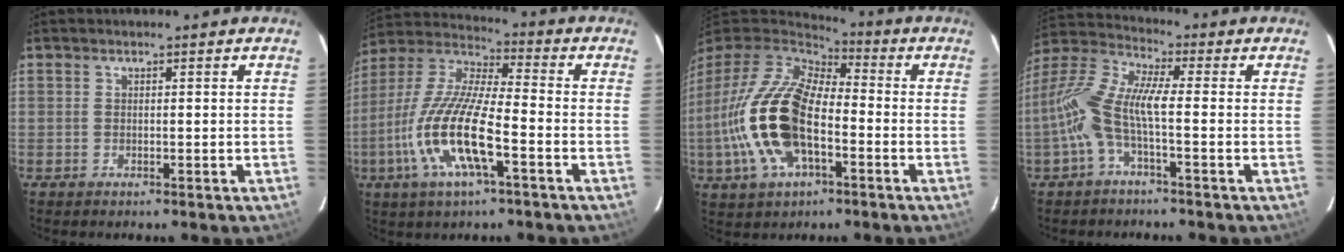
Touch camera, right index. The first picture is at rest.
{"total": 16.5, "force": [-6.1, 3.8, 14.9], "torque": [-0.310, -0.014, -0.124]}
{"total": 21.1, "force": [-4.7, 10.6, 17.6], "torque": [-0.377, -0.013, -0.091]}
{"total": 10.0, "force": [-2.3, 2.0, 9.5], "torque": [-0.203, 0.009, -0.049]}